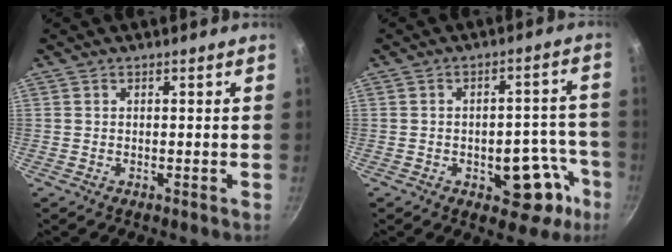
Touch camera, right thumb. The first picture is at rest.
{"total": 11.7, "force": [-4.9, 6.7, 8.3], "torque": [-0.033, 0.041, -0.058]}